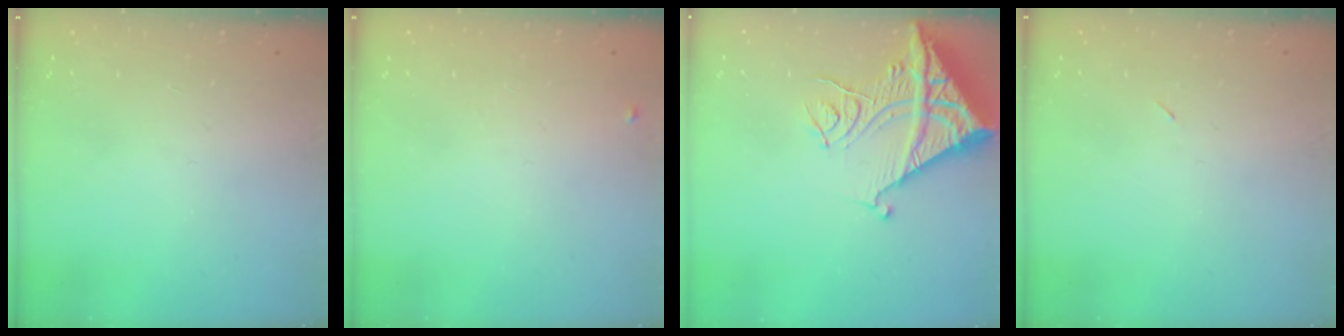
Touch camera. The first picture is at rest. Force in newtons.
{"total": 3.9, "press": 3.8, "slide": 0.6}
{"total": 16.7, "press": 16.6, "slide": 1.8}
{"total": 2.3, "press": 1.9, "slide": 1.2}